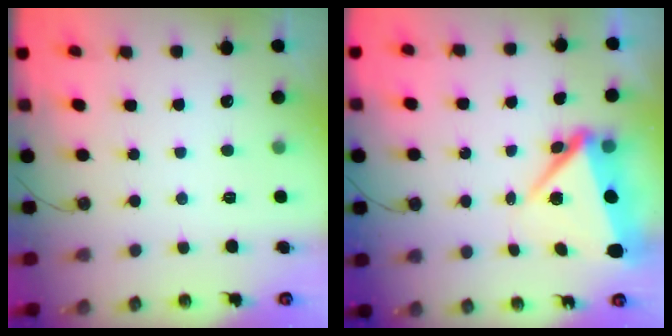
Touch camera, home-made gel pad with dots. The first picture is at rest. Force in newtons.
{"total": 7.3, "press": 7.0, "slide": 2.0}